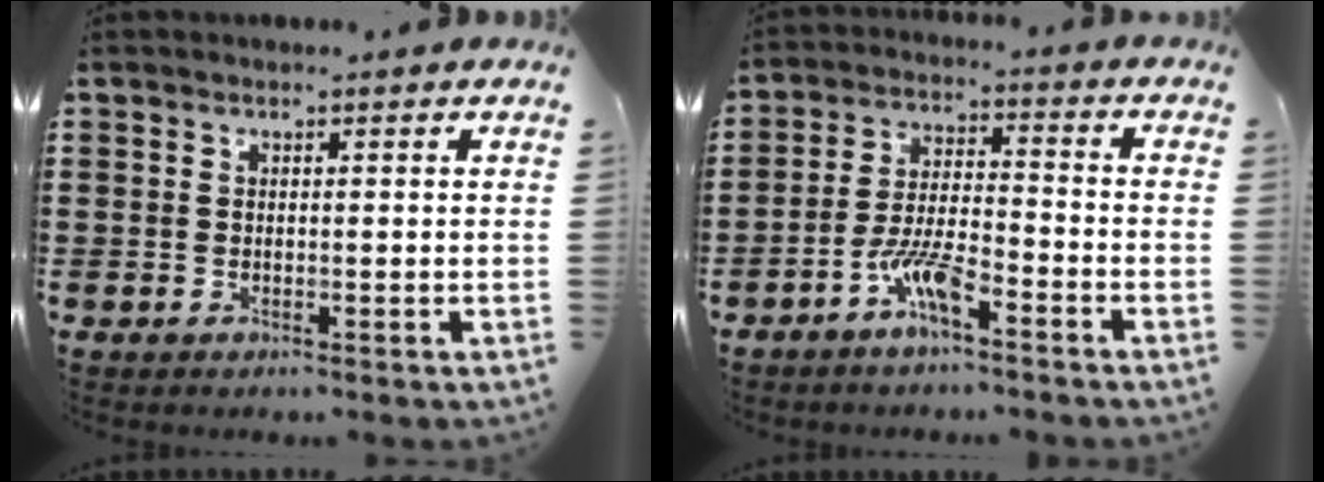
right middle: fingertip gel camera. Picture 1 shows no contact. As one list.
[{"total": 6.7, "force": [-4.3, 1.3, 5.1], "torque": [-0.117, -0.005, -0.085]}]